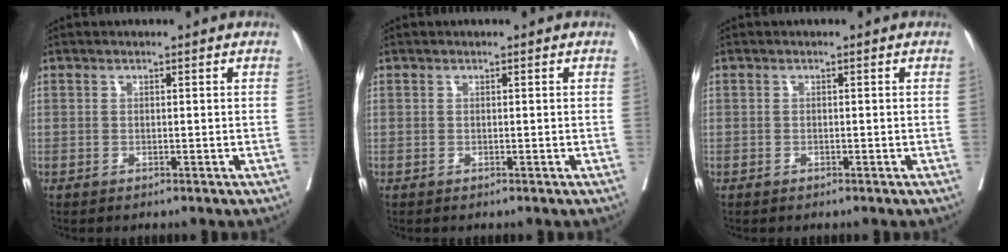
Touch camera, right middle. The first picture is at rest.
{"total": 0.0}
{"total": 0.0}